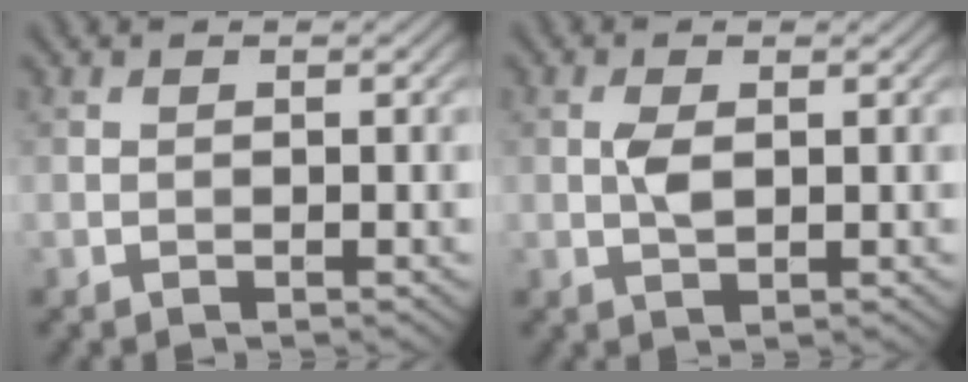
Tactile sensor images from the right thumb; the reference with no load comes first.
{"total": 2.2, "force": [0.2, 0.9, 2.0], "torque": [-0.047, 0.002, 0.004]}